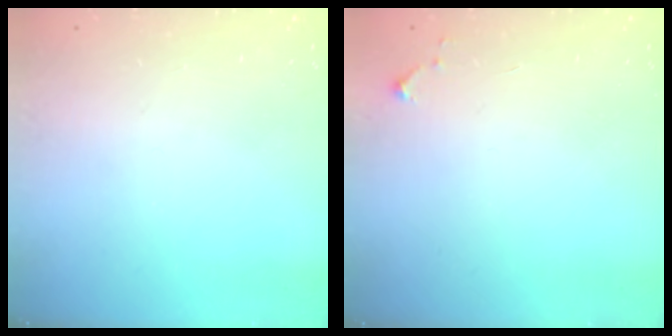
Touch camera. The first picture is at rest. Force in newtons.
{"total": 3.5, "press": 3.5, "slide": 0.3}